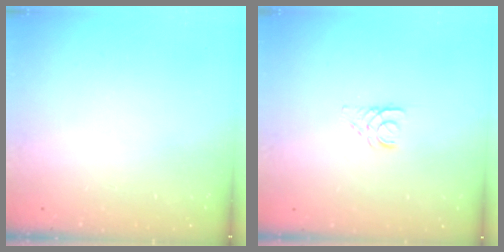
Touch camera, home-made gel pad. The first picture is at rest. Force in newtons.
{"total": 2.7, "press": 2.7, "slide": 0.2}